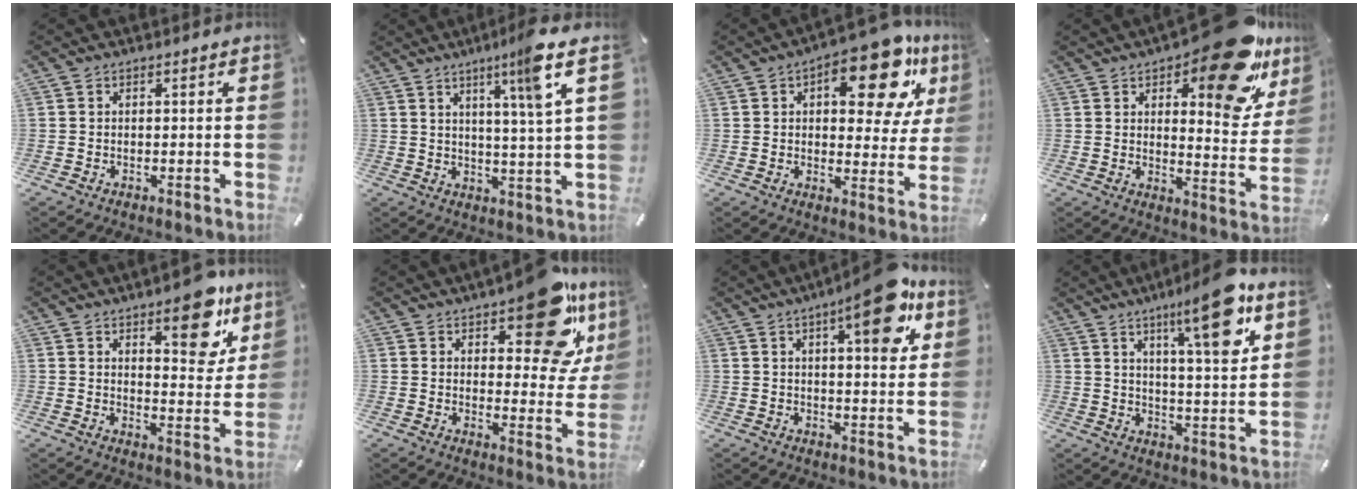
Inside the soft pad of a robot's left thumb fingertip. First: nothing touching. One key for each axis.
{"total": 10.5, "fx": 6.1, "fy": -0.8, "fz": 8.5, "tx": -0.131, "ty": -0.030, "tz": 0.085}
{"total": 18.5, "fx": 9.2, "fy": 8.2, "fz": 13.8, "tx": -0.173, "ty": -0.047, "tz": 0.143}
{"total": 22.4, "fx": 13.8, "fy": 9.1, "fz": 15.0, "tx": -0.178, "ty": -0.107, "tz": 0.225}
{"total": 14.3, "fx": 8.8, "fy": 6.1, "fz": 9.4, "tx": -0.097, "ty": -0.062, "tz": 0.142}
{"total": 20.3, "fx": 12.6, "fy": 9.1, "fz": 13.1, "tx": -0.153, "ty": -0.087, "tz": 0.204}
{"total": 14.7, "fx": 7.6, "fy": 4.5, "fz": 11.7, "tx": -0.153, "ty": -0.038, "tz": 0.116}
{"total": 15.7, "fx": 9.2, "fy": 3.3, "fz": 12.2, "tx": -0.180, "ty": -0.049, "tz": 0.140}